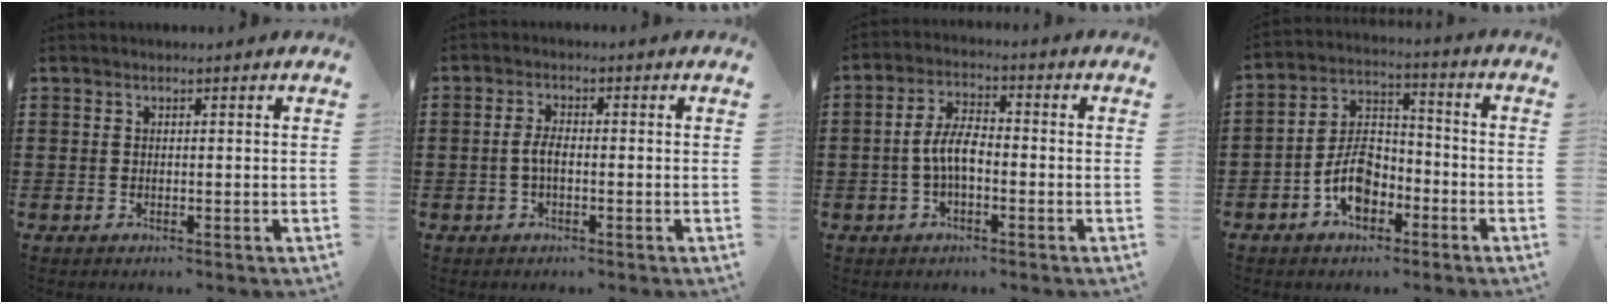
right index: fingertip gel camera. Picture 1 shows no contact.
{"total": 2.7, "force": [-0.6, 1.0, 2.5], "torque": [-0.062, -0.003, -0.016]}
{"total": 5.8, "force": [-1.1, 2.6, 5.1], "torque": [-0.111, 0.004, -0.025]}
{"total": 7.8, "force": [-3.6, 4.6, 5.1], "torque": [-0.113, 0.012, -0.070]}